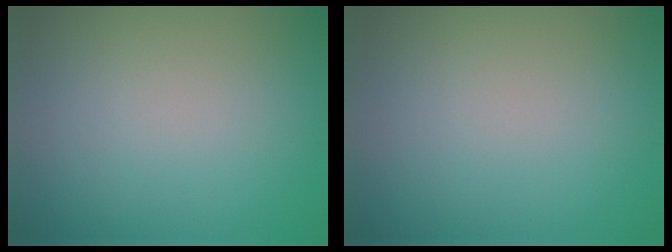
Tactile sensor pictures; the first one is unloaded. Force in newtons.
{"total": 0.0}